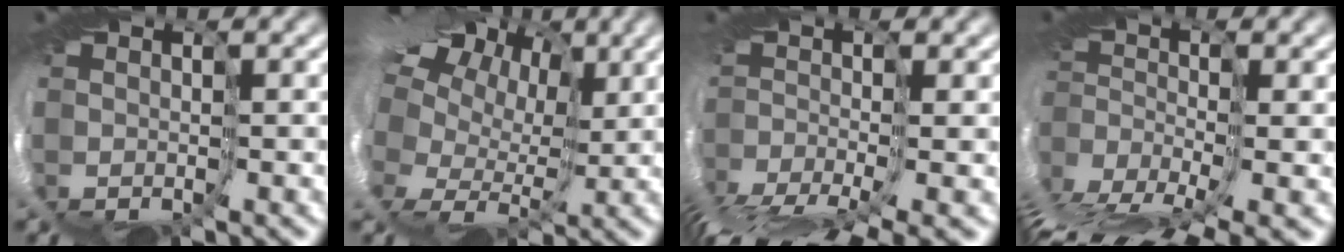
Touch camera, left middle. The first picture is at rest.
{"total": 17.8, "force": [8.5, 11.2, 11.0], "torque": [-0.237, 0.066, 0.117]}
{"total": 9.8, "force": [-6.7, 2.6, 6.6], "torque": [-0.136, -0.037, -0.103]}
{"total": 10.4, "force": [-8.7, 2.5, 5.1], "torque": [-0.106, -0.026, -0.145]}